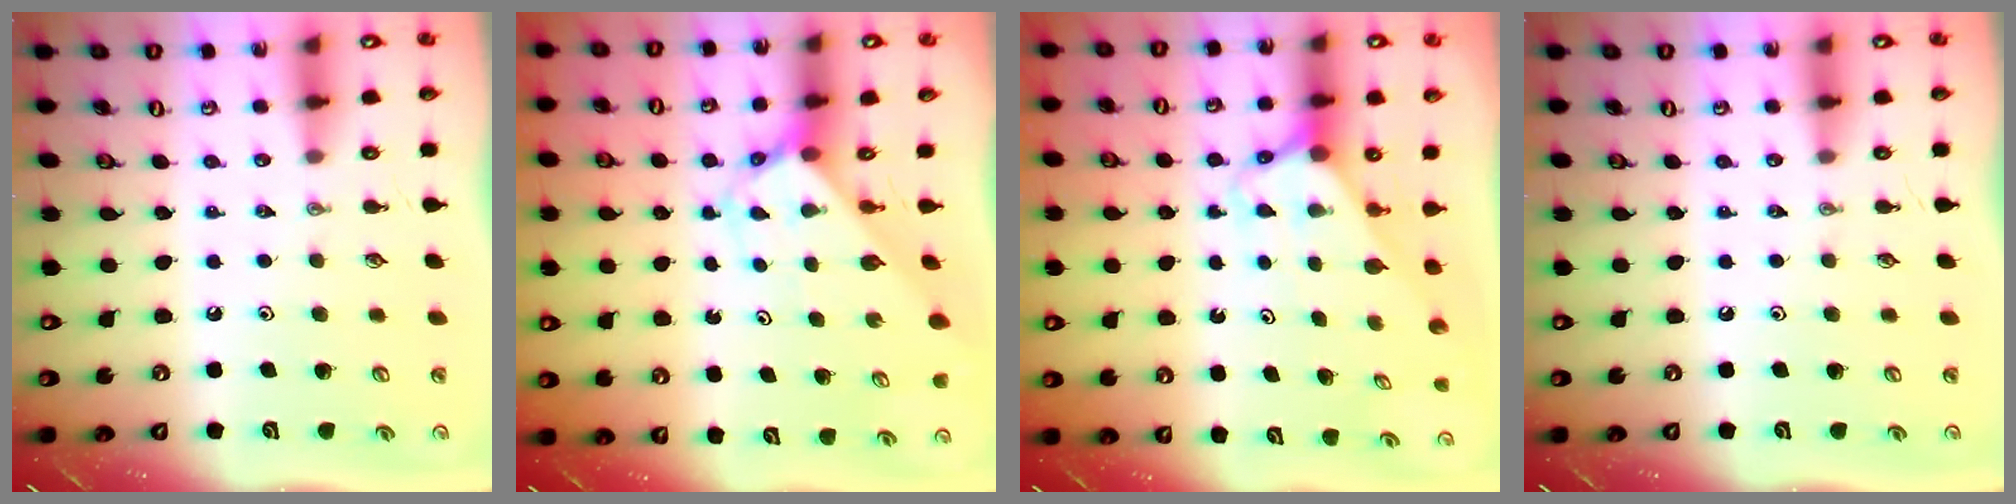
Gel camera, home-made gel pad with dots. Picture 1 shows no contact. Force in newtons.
{"total": 2.7, "press": 2.7, "slide": 0.2}
{"total": 2.7, "press": 2.7, "slide": 0.2}
{"total": 0.0}